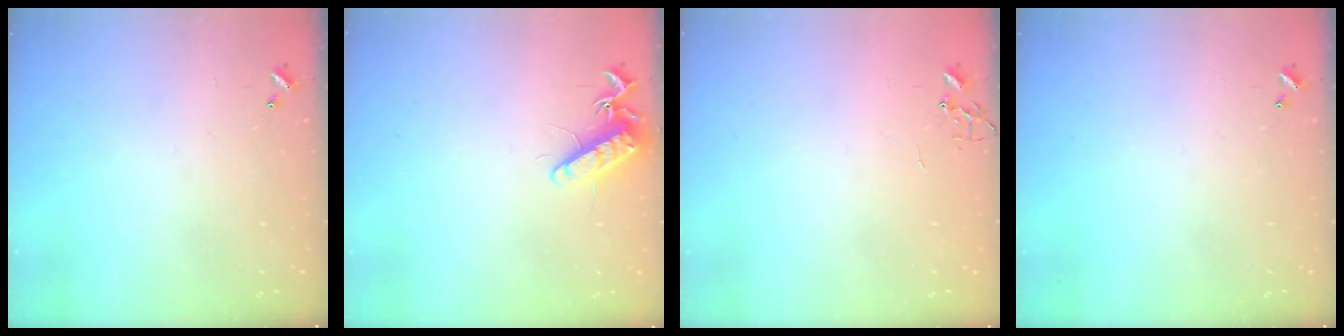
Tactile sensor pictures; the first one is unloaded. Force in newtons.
{"total": 11.9, "press": 11.8, "slide": 1.3}
{"total": 0.0}
{"total": 0.0}